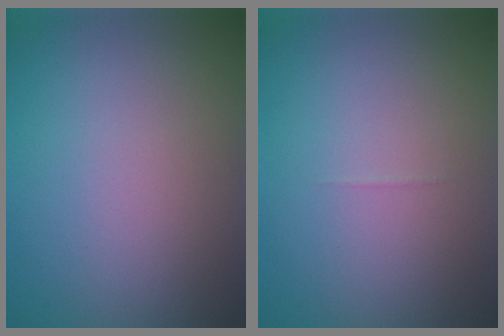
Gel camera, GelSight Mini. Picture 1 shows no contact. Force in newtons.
{"total": 0.0}